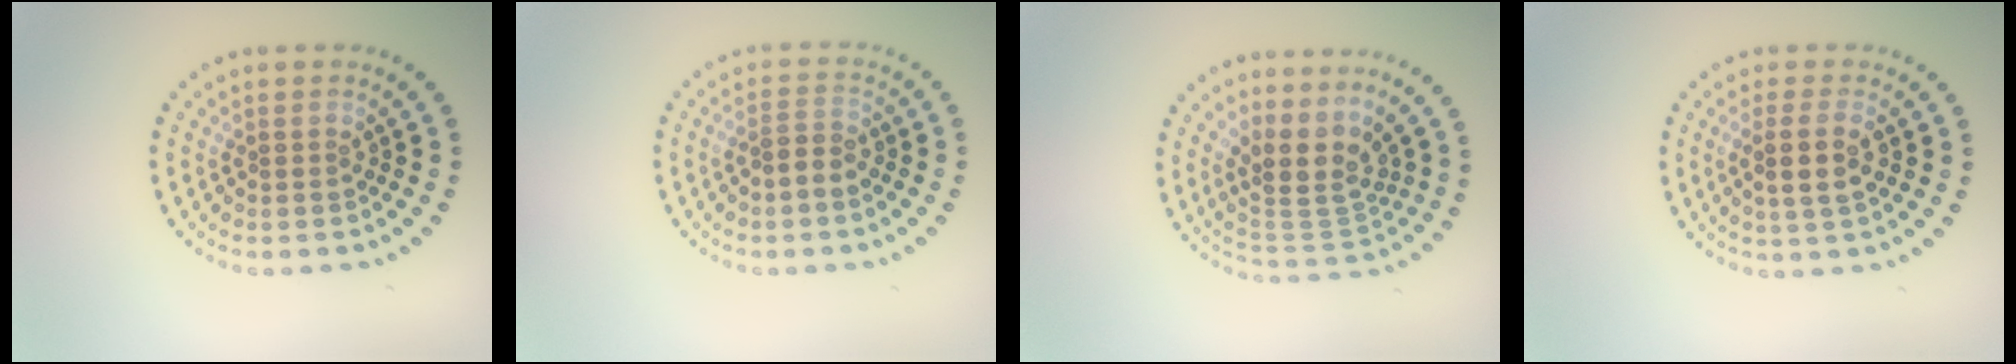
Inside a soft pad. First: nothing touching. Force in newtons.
{"total": 1.9, "press": 1.8, "slide": 0.8}
{"total": 4.0, "press": 3.2, "slide": 2.5}
{"total": 2.9, "press": 2.7, "slide": 1.2}